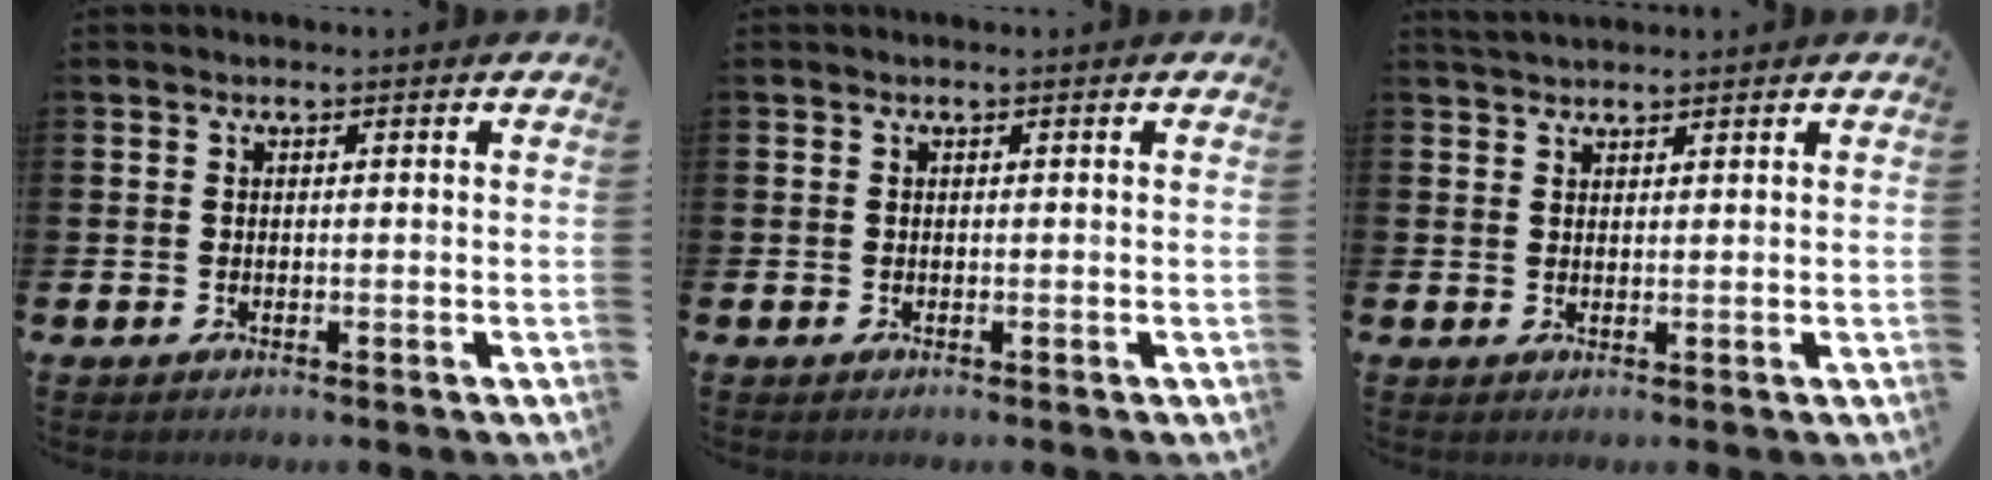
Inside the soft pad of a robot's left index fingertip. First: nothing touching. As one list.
[{"total": 0.0}, {"total": 2.1, "force": [2.1, 0.4, 0.1], "torque": [0.005, -0.006, 0.036]}]